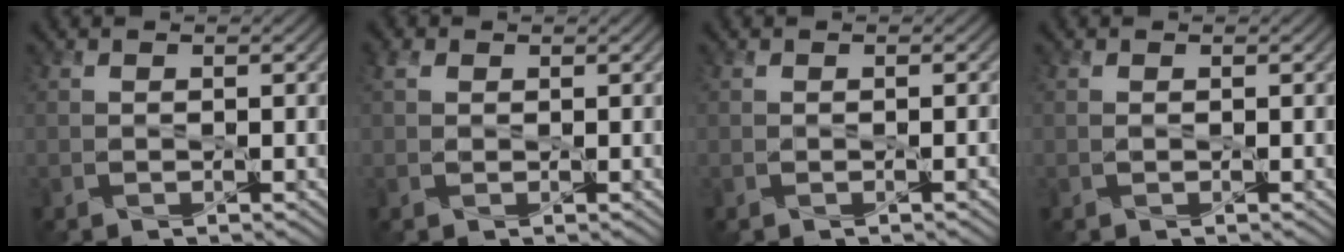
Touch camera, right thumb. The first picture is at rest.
{"total": 1.5, "force": [0.6, 1.1, 0.8], "torque": [-0.022, 0.005, 0.010]}
{"total": 0.5, "force": [-0.2, 0.0, 0.5], "torque": [-0.006, -0.001, -0.003]}
{"total": 0.0}